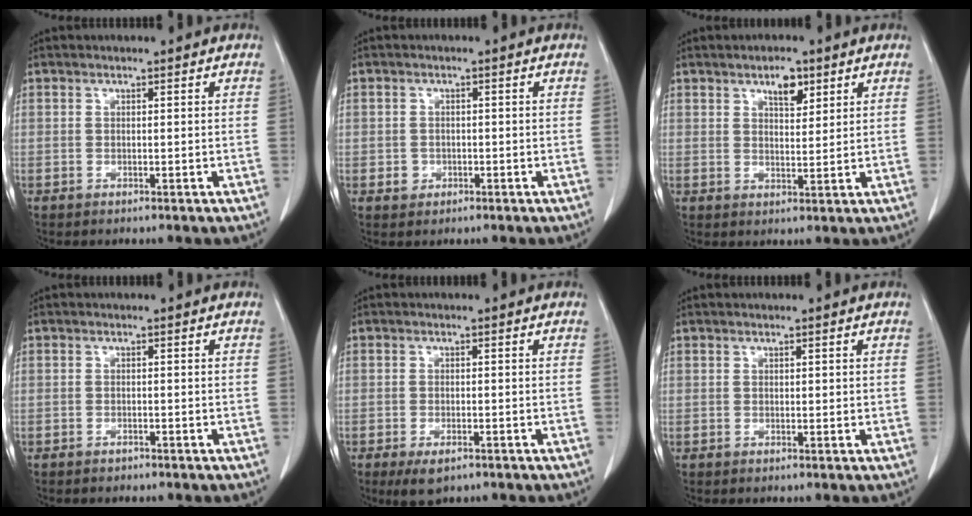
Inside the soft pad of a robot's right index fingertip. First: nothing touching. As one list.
[{"total": 2.0, "force": [-0.5, 1.9, 0.3], "torque": [0.002, 0.008, -0.003]}, {"total": 4.1, "force": [2.5, 1.6, 2.8], "torque": [-0.048, 0.000, 0.042]}, {"total": 0.9, "force": [-0.8, 0.4, 0.1], "torque": [-0.005, 0.001, -0.011]}, {"total": 3.9, "force": [-2.4, 1.6, 2.6], "torque": [-0.044, -0.005, -0.032]}, {"total": 0.5, "force": [0.2, 0.3, 0.4], "torque": [-0.003, 0.000, 0.003]}]